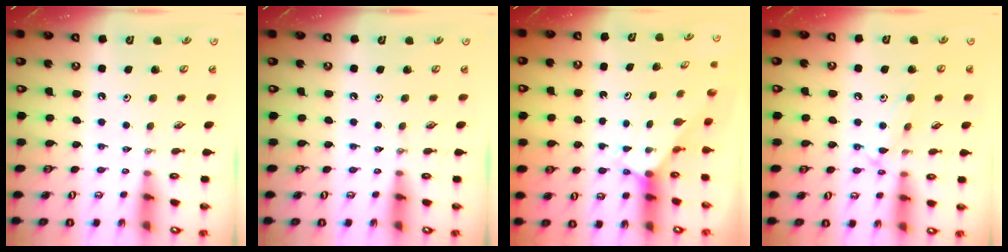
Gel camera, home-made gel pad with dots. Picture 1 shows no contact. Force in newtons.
{"total": 0.0}
{"total": 2.9, "press": 2.9, "slide": 0.0}
{"total": 10.8, "press": 10.7, "slide": 0.8}